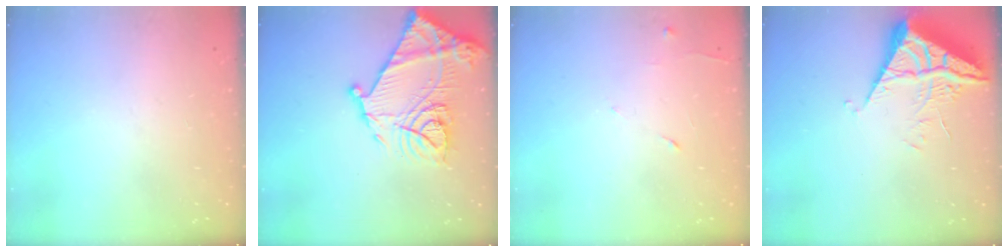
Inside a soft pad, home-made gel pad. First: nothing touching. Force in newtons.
{"total": 20.6, "press": 20.5, "slide": 1.8}
{"total": 5.1, "press": 5.1, "slide": 0.8}
{"total": 6.6, "press": 6.6, "slide": 0.6}